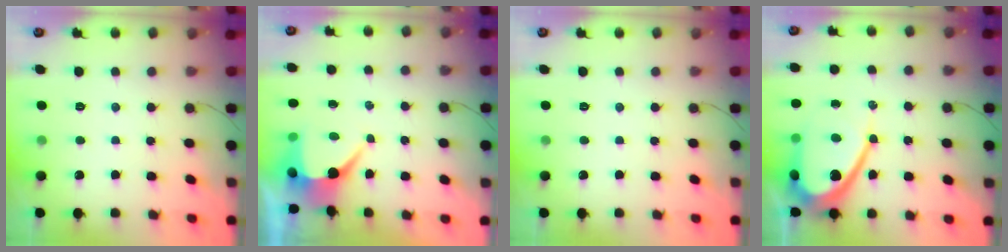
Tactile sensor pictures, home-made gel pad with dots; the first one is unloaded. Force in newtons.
{"total": 7.7, "press": 7.7, "slide": 0.3}
{"total": 0.0}
{"total": 15.9, "press": 15.9, "slide": 1.2}